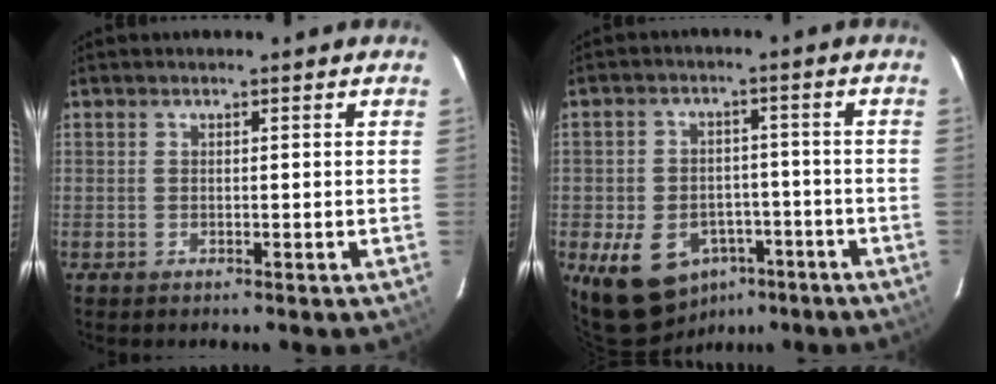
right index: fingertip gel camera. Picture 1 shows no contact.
{"total": 12.2, "force": [-6.4, 8.9, 5.5], "torque": [-0.127, 0.016, -0.073]}